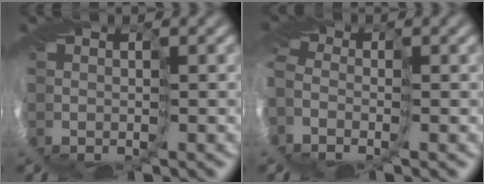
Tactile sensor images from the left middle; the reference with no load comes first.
{"total": 3.6, "force": [-1.2, 2.3, 2.5], "torque": [-0.054, 0.013, -0.025]}